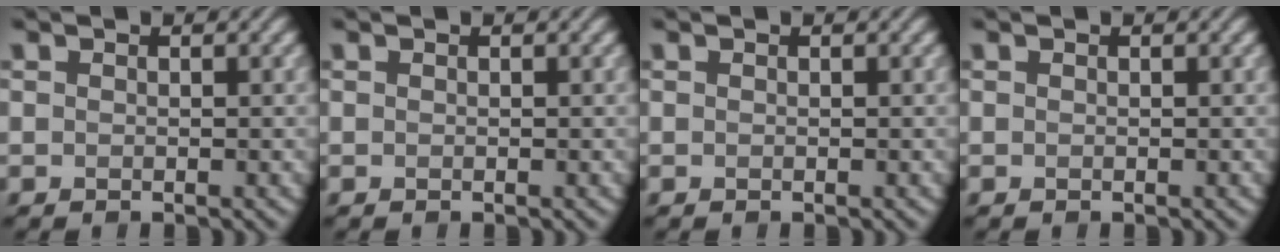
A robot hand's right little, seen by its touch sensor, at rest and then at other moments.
{"total": 0.0}
{"total": 0.0}
{"total": 0.0}